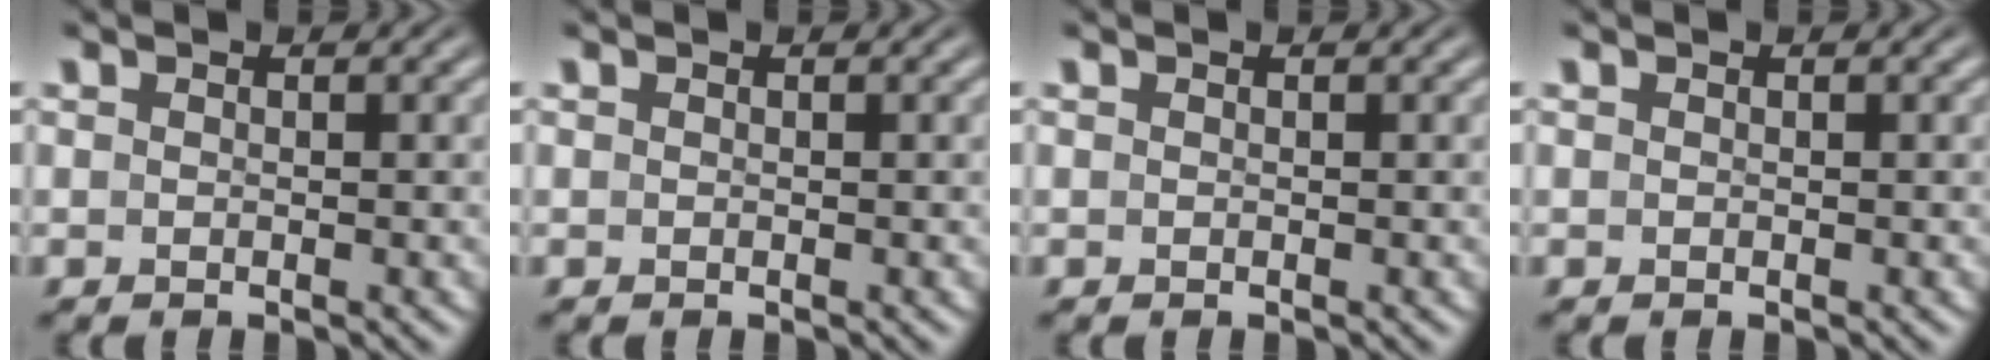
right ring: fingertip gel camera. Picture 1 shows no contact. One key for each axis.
{"total": 0.0}
{"total": 0.0}
{"total": 0.0}